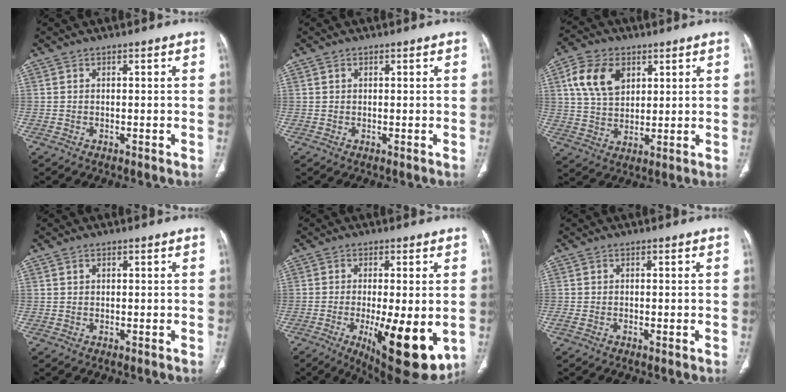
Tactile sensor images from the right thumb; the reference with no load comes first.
{"total": 0.6, "force": [0.3, 0.4, 0.2], "torque": [-0.003, 0.000, 0.005]}
{"total": 11.0, "force": [4.2, 7.4, 7.0], "torque": [-0.117, -0.007, 0.081]}
{"total": 0.8, "force": [0.4, 0.6, 0.4], "torque": [-0.004, -0.001, 0.008]}
{"total": 15.3, "force": [-3.7, 4.8, 14.1], "torque": [-0.192, -0.026, -0.039]}
{"total": 1.2, "force": [-0.4, 0.4, 1.1], "torque": [-0.028, -0.005, -0.009]}